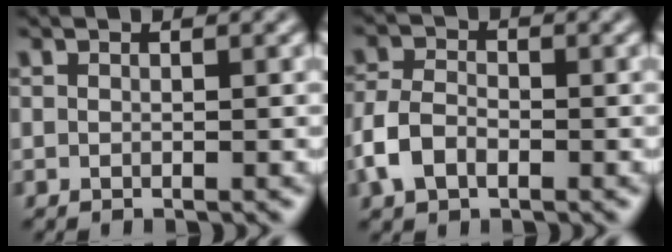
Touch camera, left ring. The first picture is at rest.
{"total": 3.6, "force": [-1.5, 2.3, 2.2], "torque": [-0.050, 0.002, -0.038]}